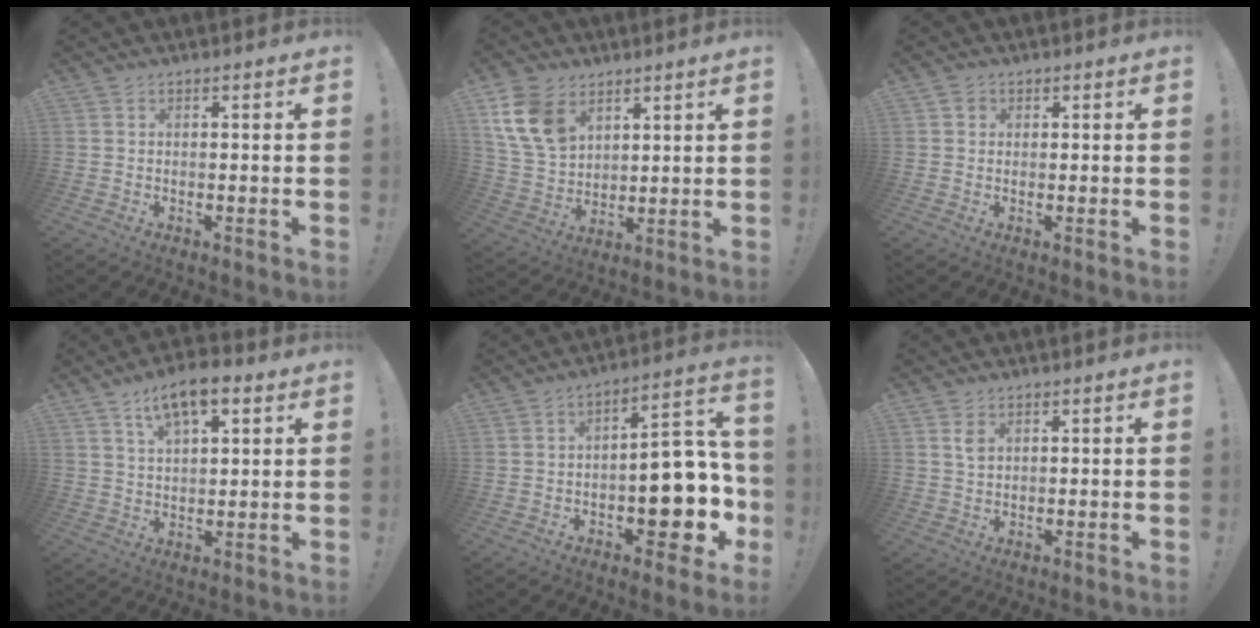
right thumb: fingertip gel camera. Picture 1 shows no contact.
{"total": 14.7, "force": [7.2, 10.3, 7.7], "torque": [-0.143, -0.028, 0.146]}
{"total": 1.6, "force": [0.8, 1.4, 0.2], "torque": [0.001, 0.001, 0.013]}
{"total": 10.0, "force": [5.7, 4.4, 6.9], "torque": [-0.107, -0.015, 0.102]}
{"total": 14.7, "force": [-3.6, 8.8, 11.2], "torque": [-0.098, 0.023, -0.053]}
{"total": 2.8, "force": [1.2, 1.6, 1.9], "torque": [-0.016, -0.007, 0.017]}